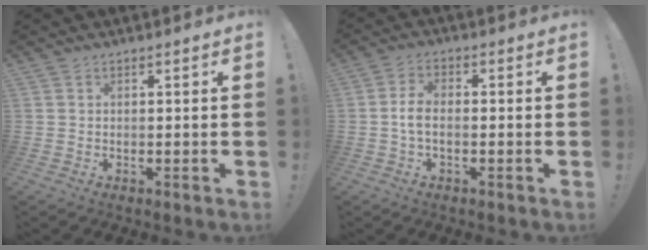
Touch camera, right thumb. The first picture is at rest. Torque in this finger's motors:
{"motor_torque": [-0.16, 0.03, 0.01, 0.01, 0.13]}